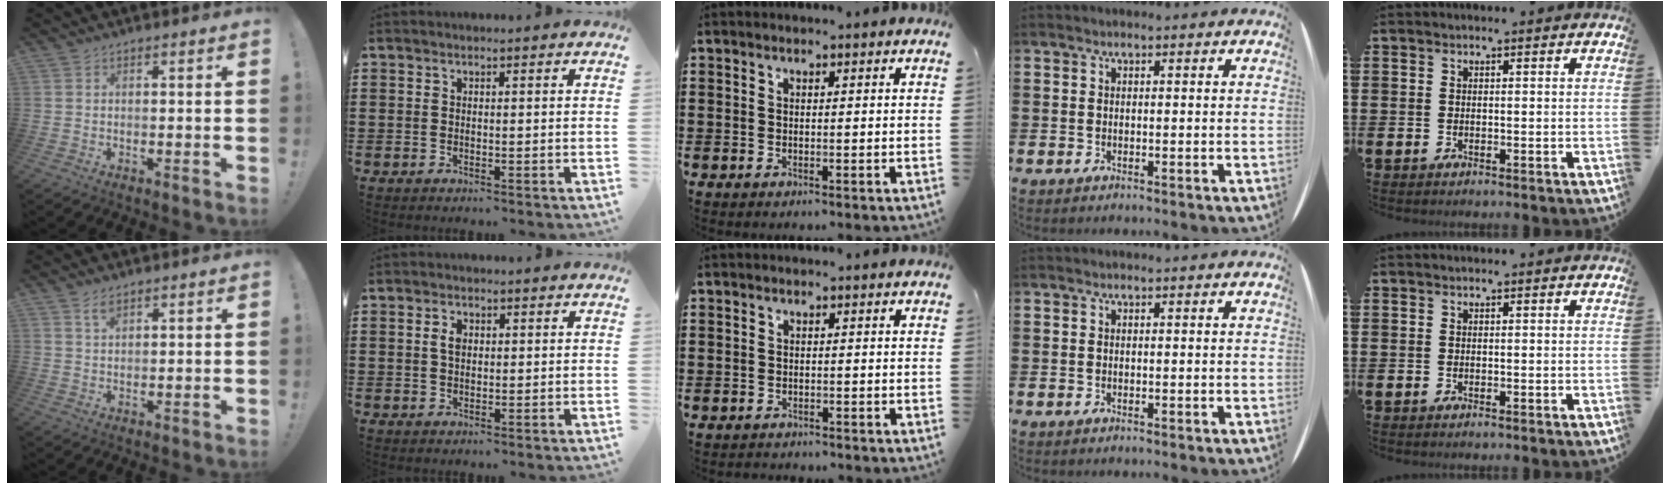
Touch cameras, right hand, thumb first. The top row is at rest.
{"thumb": {"total": 2.9, "force": [1.9, 1.0, 1.9], "torque": [-0.032, -0.007, 0.032]}, "index": {"total": 2.2, "force": [0.5, 1.3, 1.7], "torque": [-0.036, 0.008, 0.007]}, "middle": {"total": 0.9, "force": [-0.9, 0.2, -0.1], "torque": [0.000, 0.002, -0.021]}}